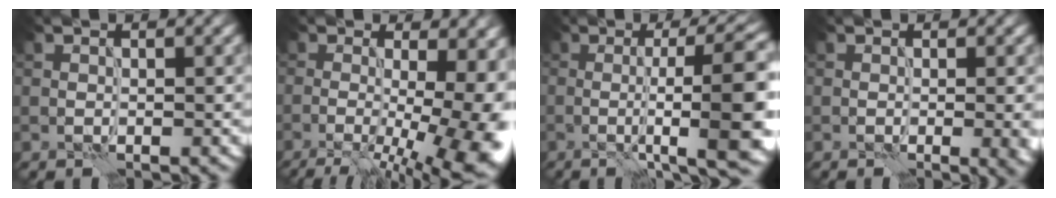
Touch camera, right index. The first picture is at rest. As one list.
[{"total": 17.2, "force": [-2.2, 7.7, 15.3], "torque": [-0.140, -0.009, -0.008]}, {"total": 13.0, "force": [-1.9, 3.3, 12.4], "torque": [-0.126, 0.015, -0.019]}, {"total": 3.6, "force": [-0.4, 1.5, 3.2], "torque": [-0.011, 0.000, 0.001]}]